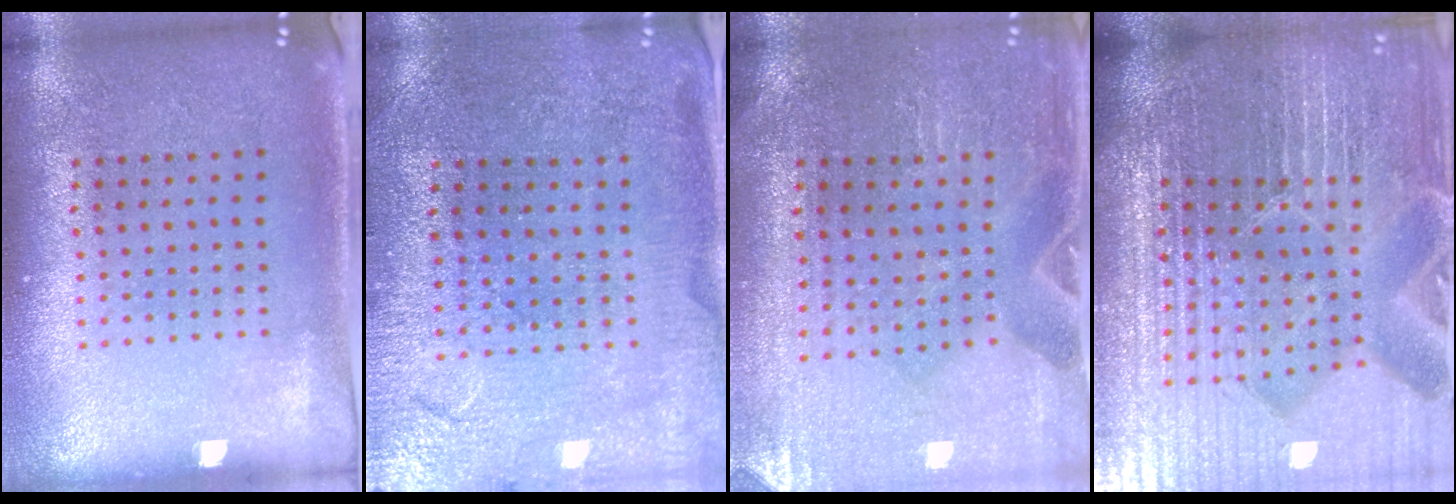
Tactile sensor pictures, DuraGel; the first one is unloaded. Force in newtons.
{"total": 1.3, "press": 1.3, "slide": 0.1}
{"total": 0.6, "press": 0.6, "slide": 0.0}
{"total": 7.2, "press": 6.3, "slide": 3.4}